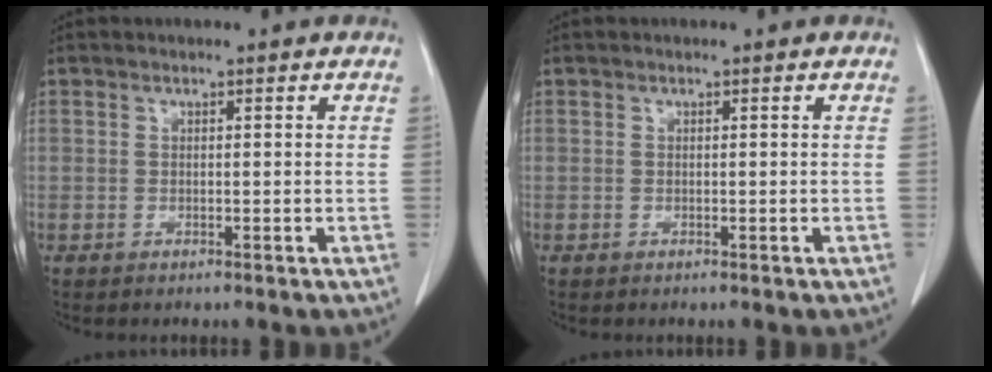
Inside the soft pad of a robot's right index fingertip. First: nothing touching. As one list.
[{"total": 0.0}]